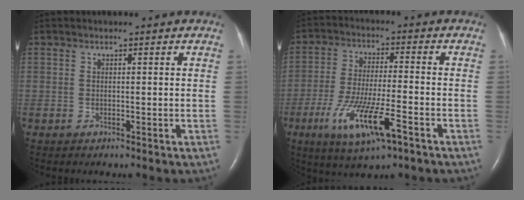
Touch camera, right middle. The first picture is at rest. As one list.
[{"total": 11.4, "force": [-5.4, 1.7, 9.9], "torque": [-0.192, -0.022, -0.092]}]